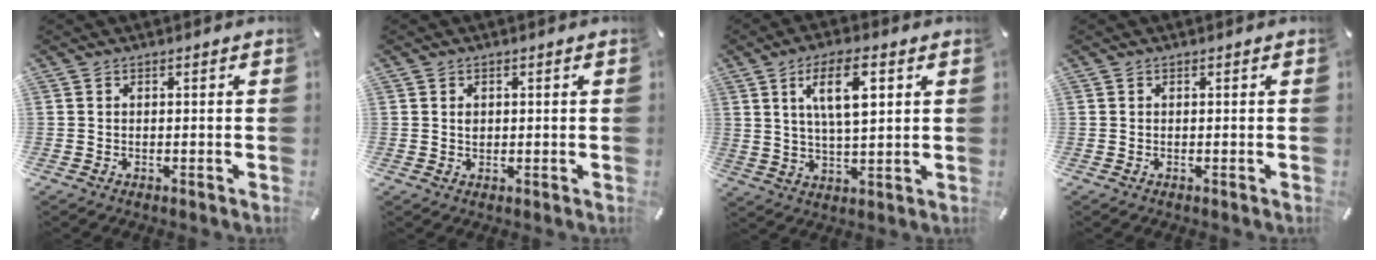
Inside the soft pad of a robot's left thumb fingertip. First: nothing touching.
{"total": 1.3, "force": [0.3, 1.1, 0.6], "torque": [-0.006, 0.000, 0.003]}
{"total": 10.9, "force": [4.5, 3.9, 9.1], "torque": [-0.160, 0.000, 0.074]}
{"total": 0.0}